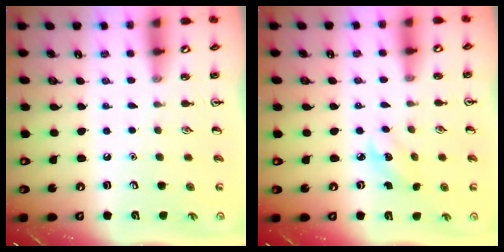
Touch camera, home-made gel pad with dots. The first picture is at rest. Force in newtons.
{"total": 2.9, "press": 2.8, "slide": 0.9}